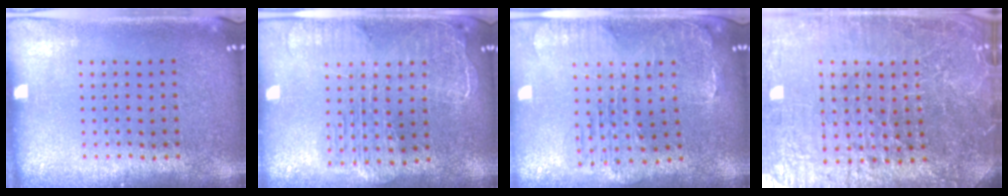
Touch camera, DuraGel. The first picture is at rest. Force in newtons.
{"total": 2.5, "press": 2.2, "slide": 1.2}
{"total": 1.4, "press": 1.4, "slide": 0.4}
{"total": 5.9, "press": 5.4, "slide": 2.3}